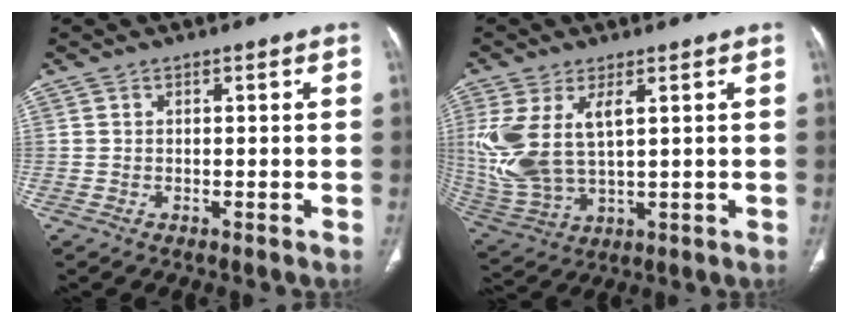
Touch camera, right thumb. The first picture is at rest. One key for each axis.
{"total": 13.2, "fx": 3.4, "fy": 6.5, "fz": 11.0, "tx": -0.255, "ty": -0.010, "tz": 0.087}